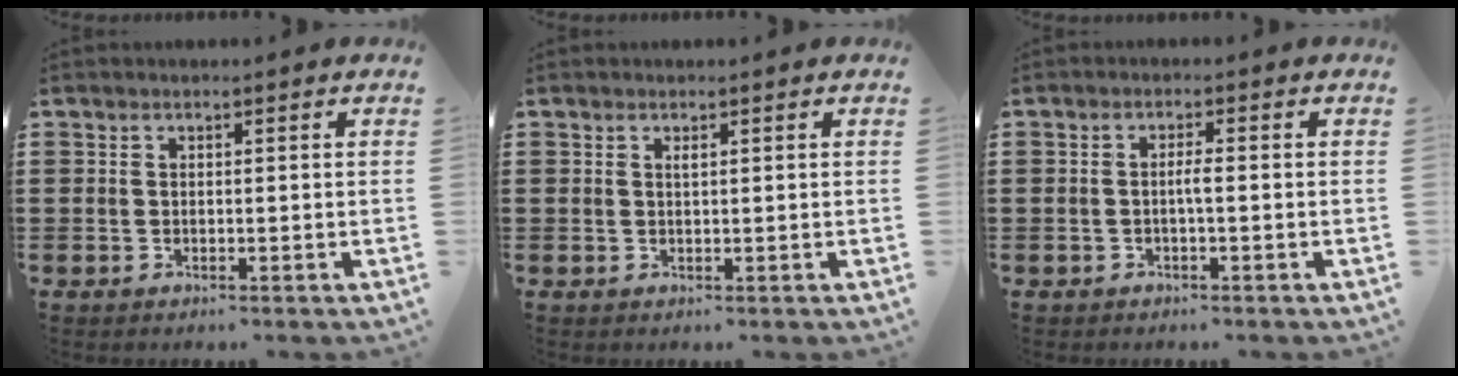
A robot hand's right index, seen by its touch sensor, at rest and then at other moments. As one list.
[{"total": 0.6, "force": [0.2, 0.0, 0.5], "torque": [-0.010, -0.002, 0.005]}, {"total": 1.6, "force": [-0.4, 0.0, 1.6], "torque": [-0.029, -0.001, -0.008]}]